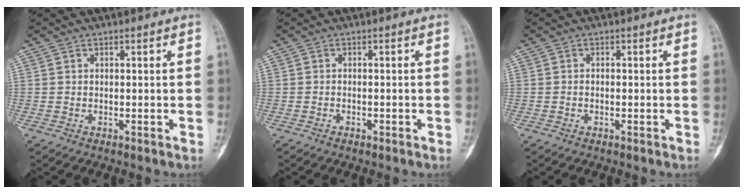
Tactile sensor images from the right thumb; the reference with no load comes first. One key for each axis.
{"total": 0.8, "fx": -0.6, "fy": 0.5, "fz": 0.4, "tx": -0.010, "ty": 0.004, "tz": -0.009}
{"total": 0.5, "fx": -0.2, "fy": 0.4, "fz": 0.3, "tx": -0.006, "ty": 0.002, "tz": -0.006}